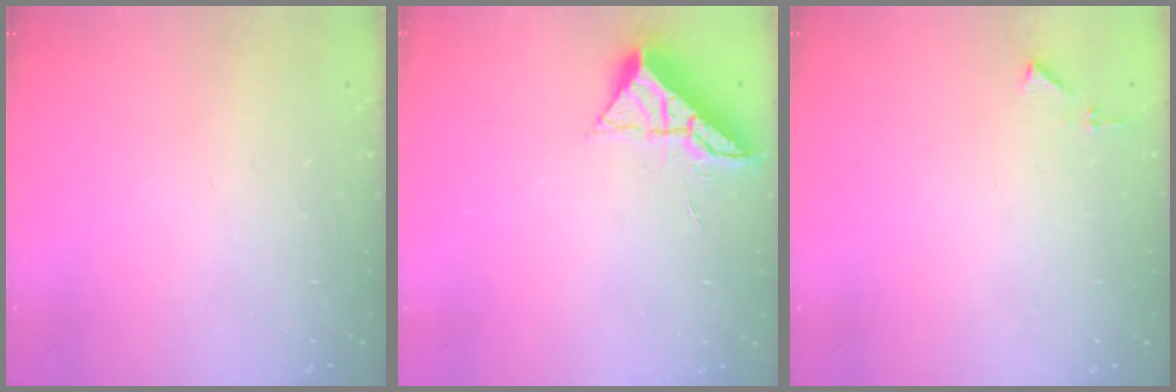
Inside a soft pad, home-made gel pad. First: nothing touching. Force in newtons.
{"total": 6.9, "press": 6.9, "slide": 0.5}
{"total": 4.4, "press": 4.4, "slide": 0.6}